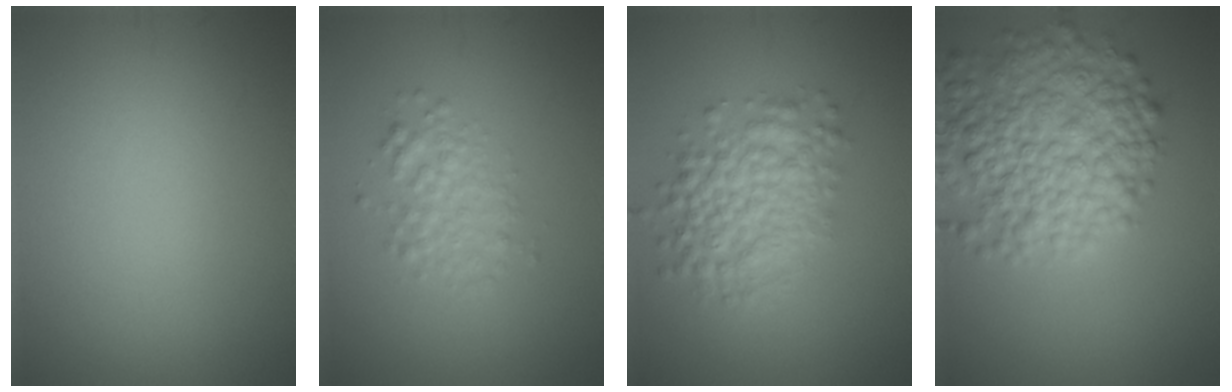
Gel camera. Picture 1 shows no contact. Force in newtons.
{"total": 2.6, "press": 2.6, "slide": 0.0}
{"total": 5.5, "press": 5.5, "slide": 0.1}
{"total": 8.6, "press": 8.6, "slide": 0.4}